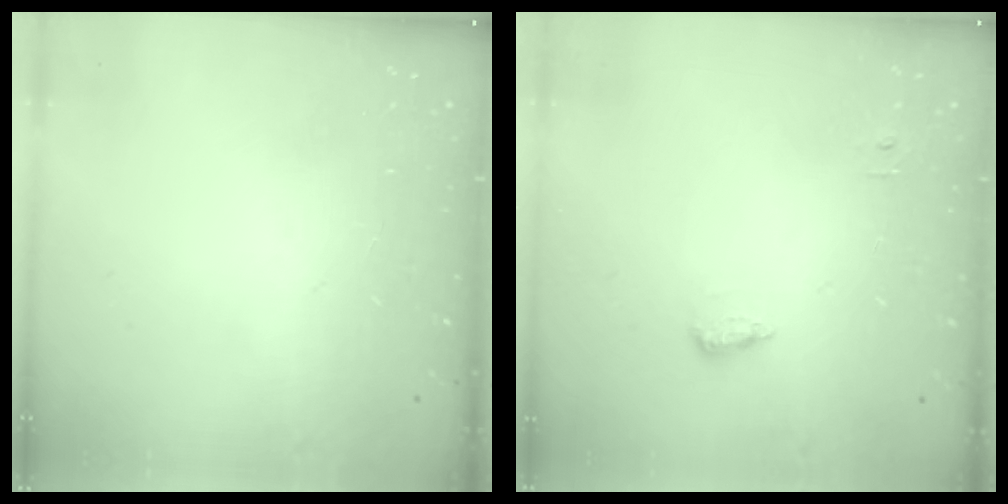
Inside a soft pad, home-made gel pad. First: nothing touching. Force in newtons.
{"total": 4.9, "press": 4.8, "slide": 1.0}